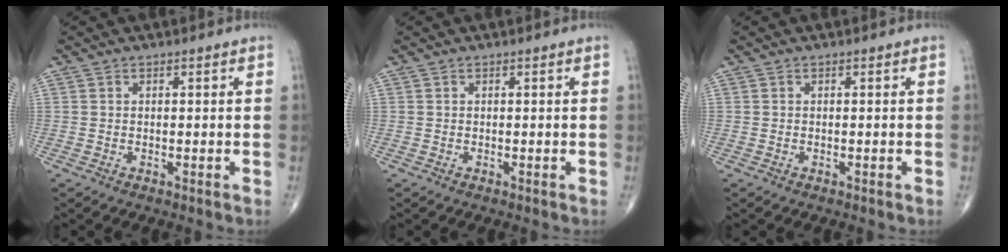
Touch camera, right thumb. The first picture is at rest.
{"total": 0.0}
{"total": 0.0}